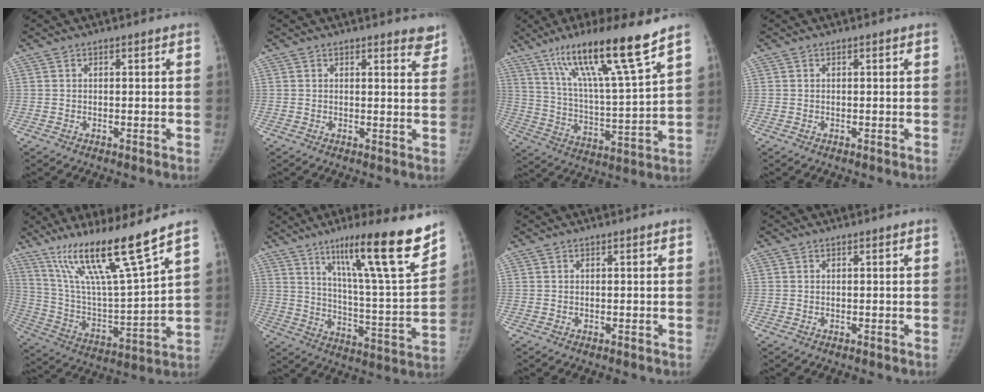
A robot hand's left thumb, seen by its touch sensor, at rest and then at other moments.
{"total": 3.5, "force": [3.0, 1.0, 1.4], "torque": [0.002, -0.019, 0.026]}
{"total": 18.5, "force": [12.8, 0.6, 13.3], "torque": [-0.214, -0.063, 0.222]}
{"total": 0.0}
{"total": 19.5, "force": [13.4, 0.8, 14.1], "torque": [-0.232, -0.068, 0.249]}
{"total": 21.7, "force": [14.5, 1.7, 16.0], "torque": [-0.219, -0.072, 0.235]}
{"total": 0.0}
{"total": 0.0}